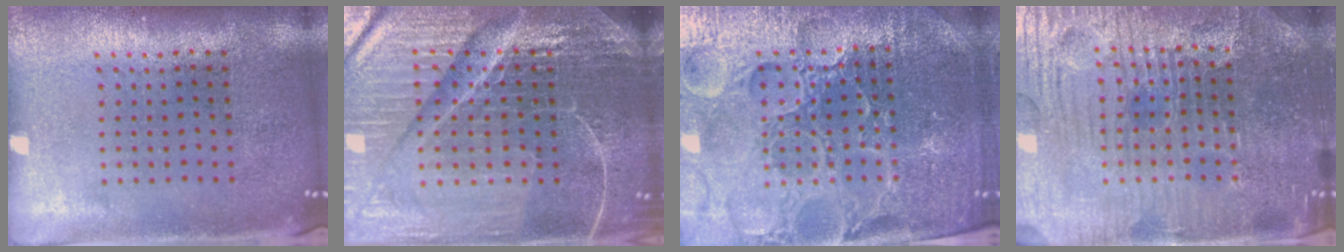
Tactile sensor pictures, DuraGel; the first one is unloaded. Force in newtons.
{"total": 6.8, "press": 6.0, "slide": 3.1}
{"total": 5.4, "press": 5.0, "slide": 2.1}
{"total": 5.3, "press": 5.0, "slide": 1.6}